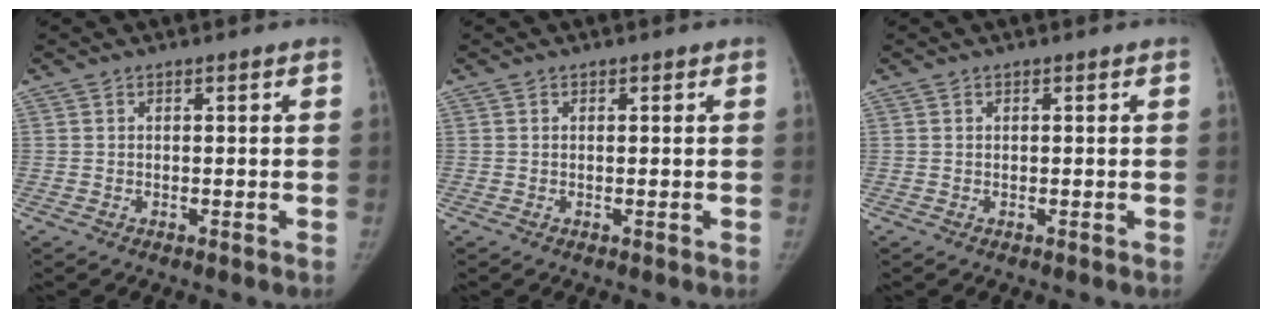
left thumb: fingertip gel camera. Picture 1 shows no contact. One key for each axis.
{"total": 0.0}
{"total": 0.0}